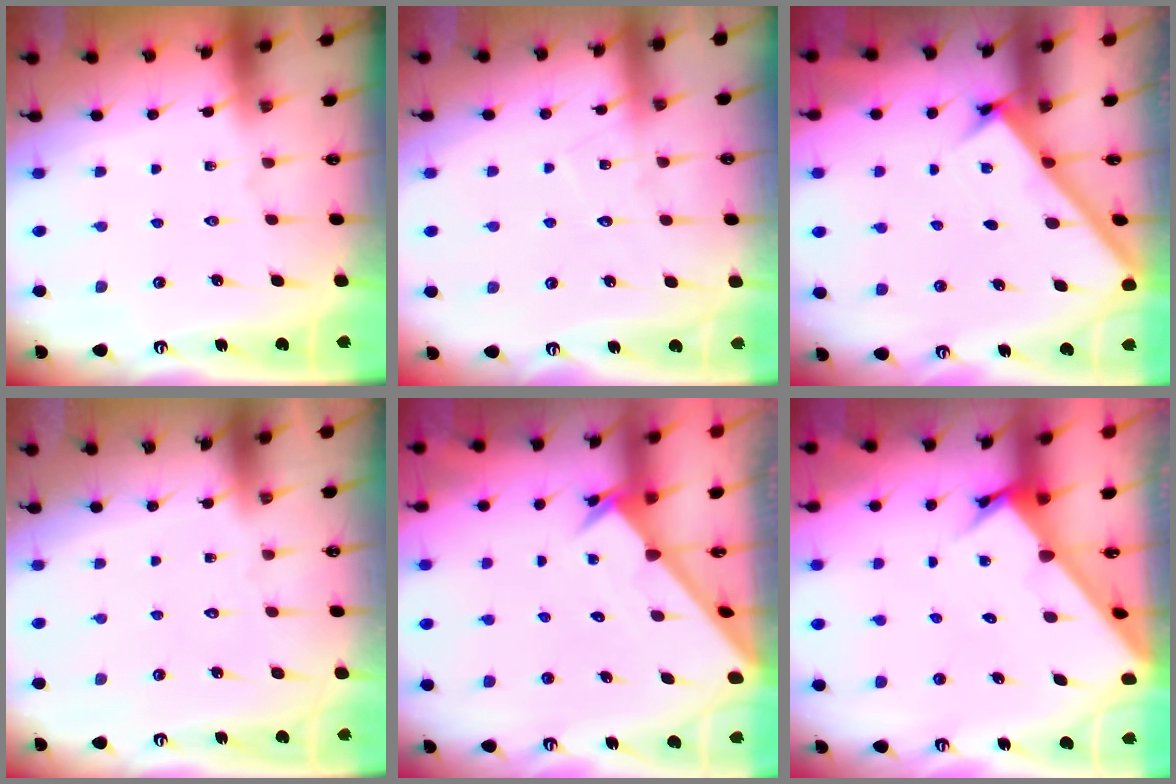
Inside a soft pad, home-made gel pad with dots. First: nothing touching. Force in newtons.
{"total": 4.7, "press": 4.7, "slide": 0.4}
{"total": 2.6, "press": 2.6, "slide": 0.3}
{"total": 1.8, "press": 1.8, "slide": 0.1}
{"total": 2.5, "press": 2.5, "slide": 0.2}
{"total": 2.8, "press": 2.8, "slide": 0.3}